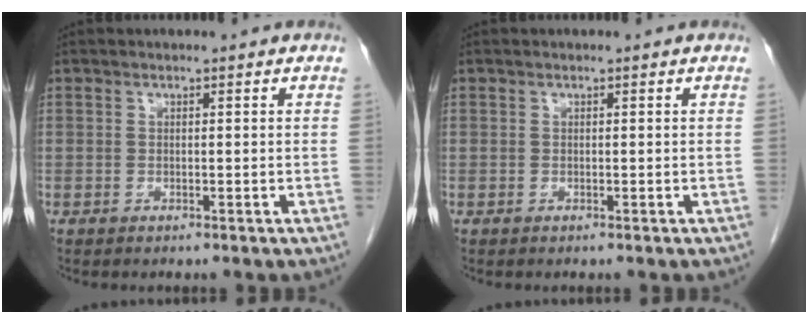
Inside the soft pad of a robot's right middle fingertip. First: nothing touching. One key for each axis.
{"total": 0.0}